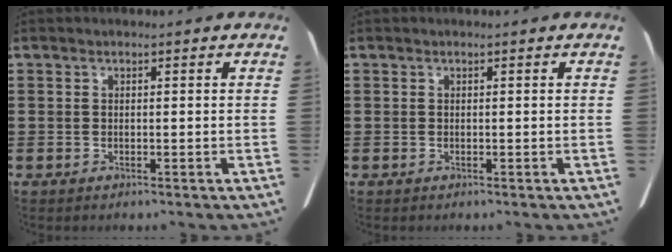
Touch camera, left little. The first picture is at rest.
{"total": 0.0}